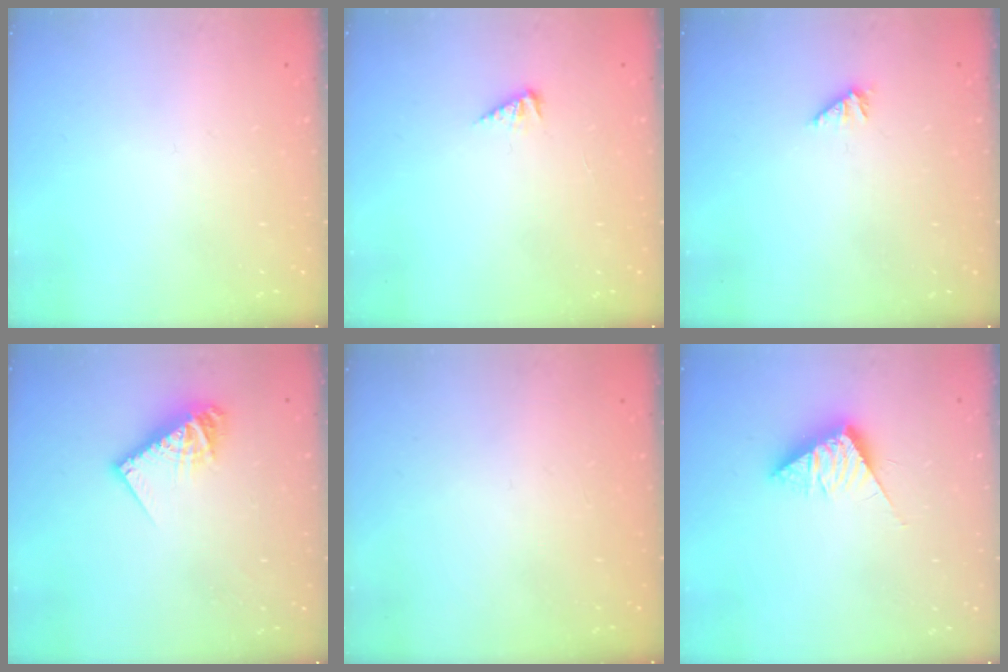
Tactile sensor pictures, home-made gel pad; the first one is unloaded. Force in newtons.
{"total": 2.7, "press": 2.7, "slide": 0.5}
{"total": 1.6, "press": 1.6, "slide": 0.4}
{"total": 10.0, "press": 9.9, "slide": 0.8}
{"total": 0.0}
{"total": 8.0, "press": 8.0, "slide": 0.3}